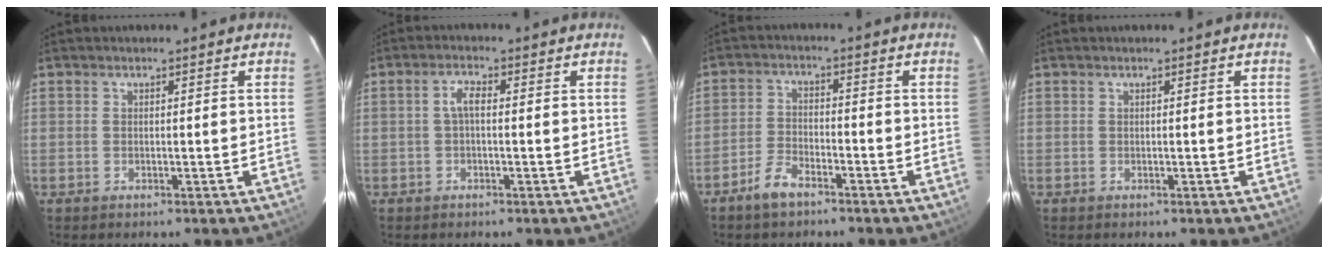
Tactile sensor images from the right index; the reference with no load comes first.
{"total": 2.5, "force": [-0.1, 0.9, 2.3], "torque": [-0.048, 0.009, -0.001]}
{"total": 4.9, "force": [-3.8, 1.8, 2.4], "torque": [-0.067, 0.006, -0.075]}
{"total": 0.0}